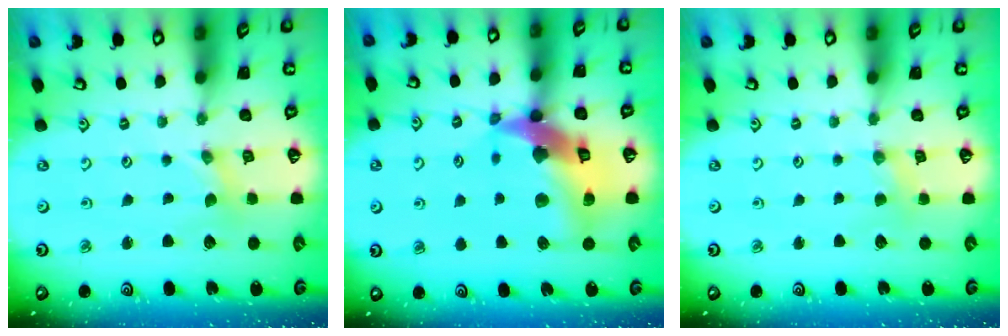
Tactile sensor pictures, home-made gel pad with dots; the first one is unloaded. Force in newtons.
{"total": 18.4, "press": 18.2, "slide": 2.4}
{"total": 2.8, "press": 2.7, "slide": 0.5}